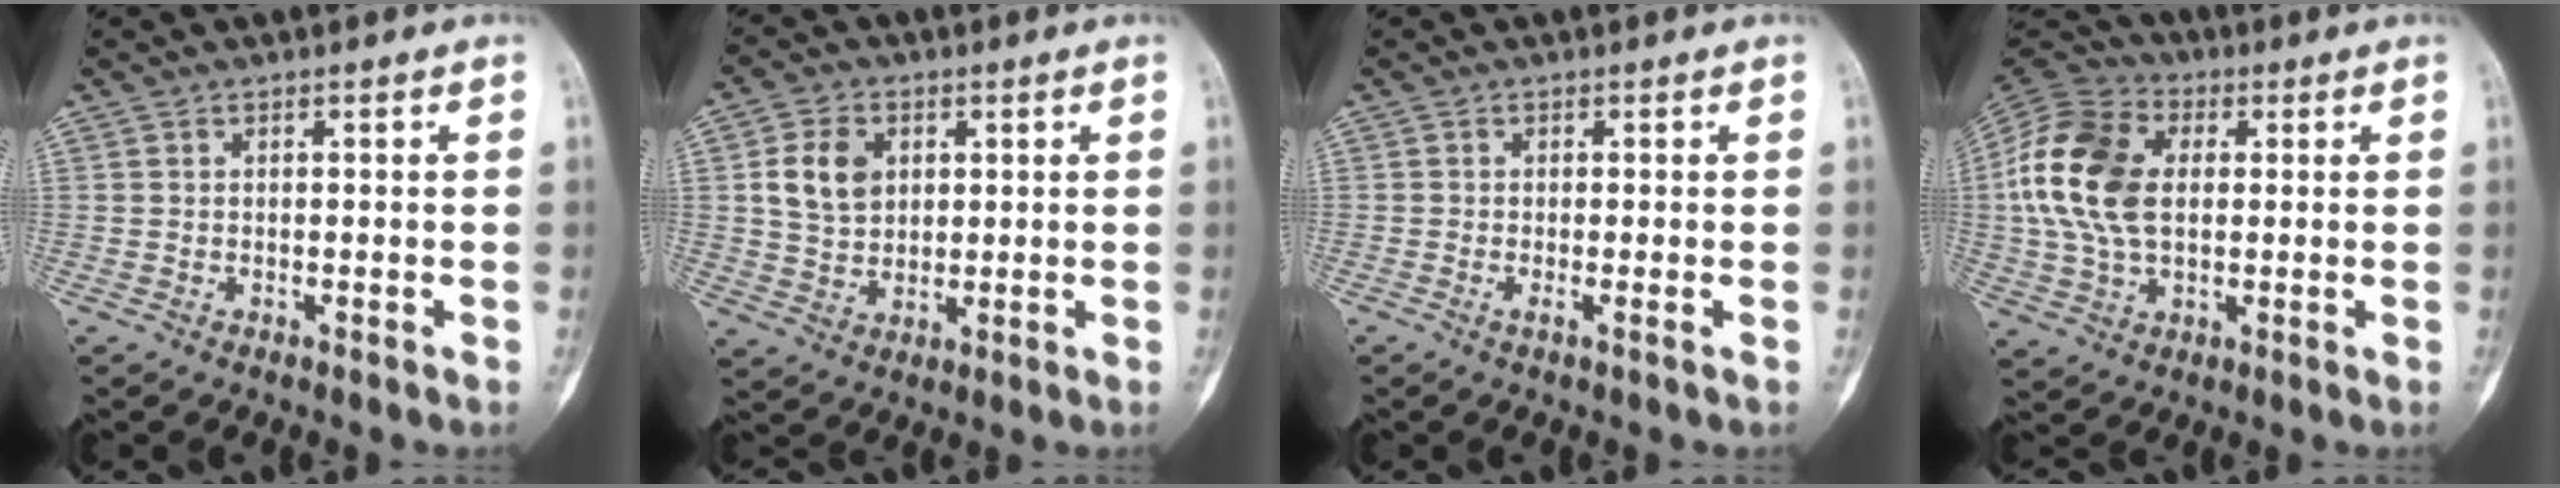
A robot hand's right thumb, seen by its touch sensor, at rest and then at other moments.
{"total": 8.2, "force": [2.1, 6.2, 4.9], "torque": [-0.071, -0.006, 0.043]}
{"total": 1.0, "force": [-0.3, -0.1, 0.9], "torque": [-0.021, -0.003, -0.009]}
{"total": 16.7, "force": [2.0, 11.1, 12.3], "torque": [-0.237, 0.016, 0.031]}